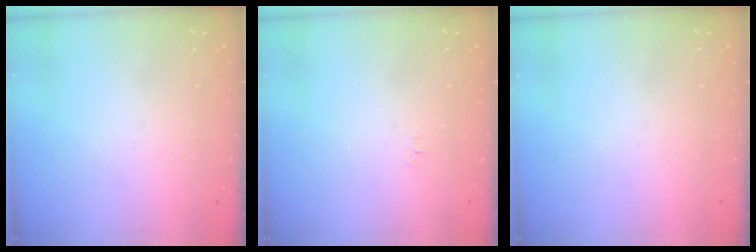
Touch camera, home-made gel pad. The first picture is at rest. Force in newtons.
{"total": 2.5, "press": 2.5, "slide": 0.3}
{"total": 0.0}